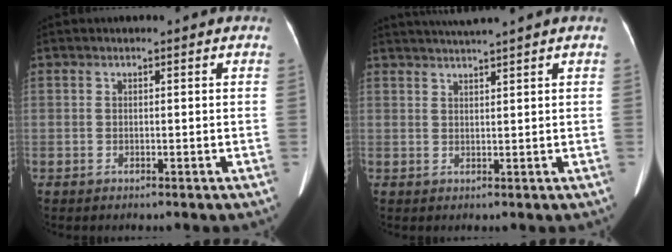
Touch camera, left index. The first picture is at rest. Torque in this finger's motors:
{"motor_torque": [0.84, -1.25, 0.01, 0.07]}